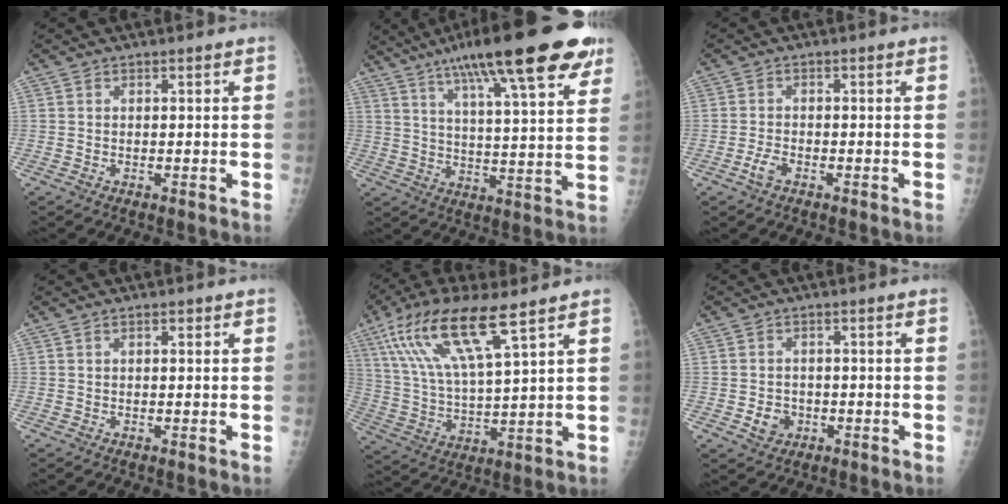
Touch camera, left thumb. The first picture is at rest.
{"total": 25.7, "force": [16.4, 5.0, 19.2], "torque": [-0.283, -0.031, 0.250]}
{"total": 2.3, "force": [-1.3, 1.1, 1.5], "torque": [-0.033, 0.004, -0.026]}
{"total": 0.9, "force": [0.5, 0.4, 0.6], "torque": [-0.008, 0.003, 0.006]}
{"total": 16.7, "force": [9.3, 3.7, 13.4], "torque": [-0.272, -0.023, 0.185]}
{"total": 3.5, "force": [-1.0, 3.1, 1.4], "torque": [-0.011, 0.004, -0.011]}